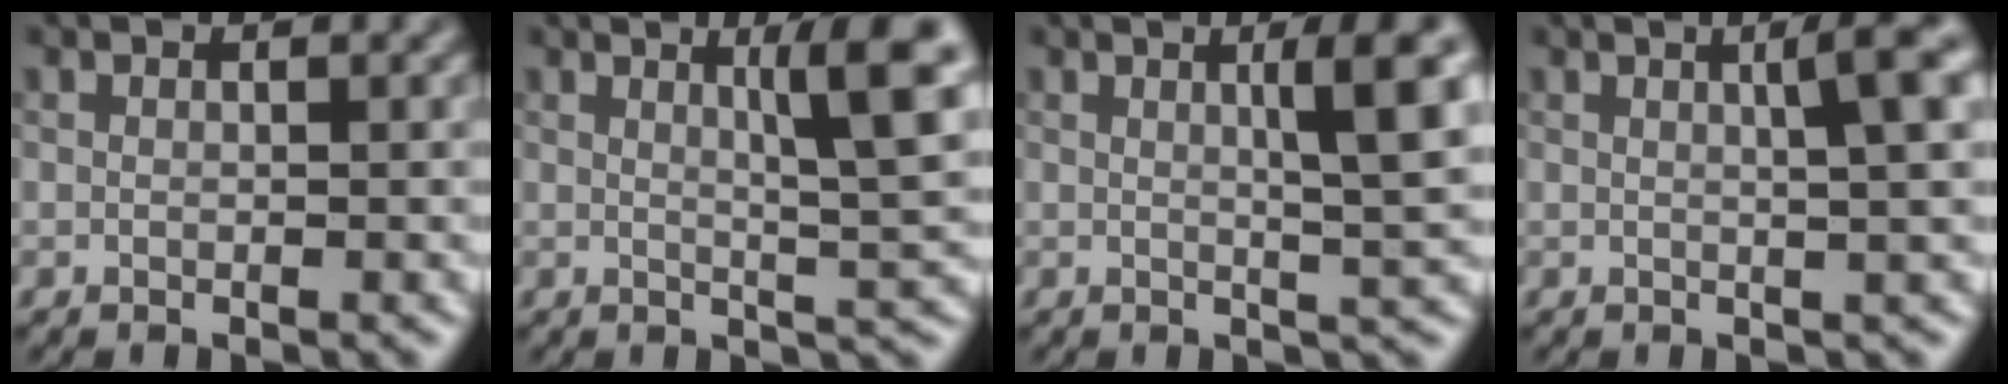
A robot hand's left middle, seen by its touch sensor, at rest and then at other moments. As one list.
[{"total": 6.6, "force": [2.2, 1.1, 6.2], "torque": [-0.075, 0.003, 0.035]}, {"total": 5.7, "force": [1.5, 0.9, 5.4], "torque": [-0.067, 0.009, 0.022]}, {"total": 4.5, "force": [1.2, 0.8, 4.2], "torque": [-0.051, 0.013, 0.016]}]